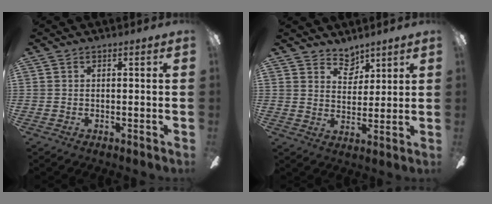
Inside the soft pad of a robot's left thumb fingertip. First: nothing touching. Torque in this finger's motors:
{"motor_torque": [0.39, -0.14, -0.59, -0.17, 0.06]}